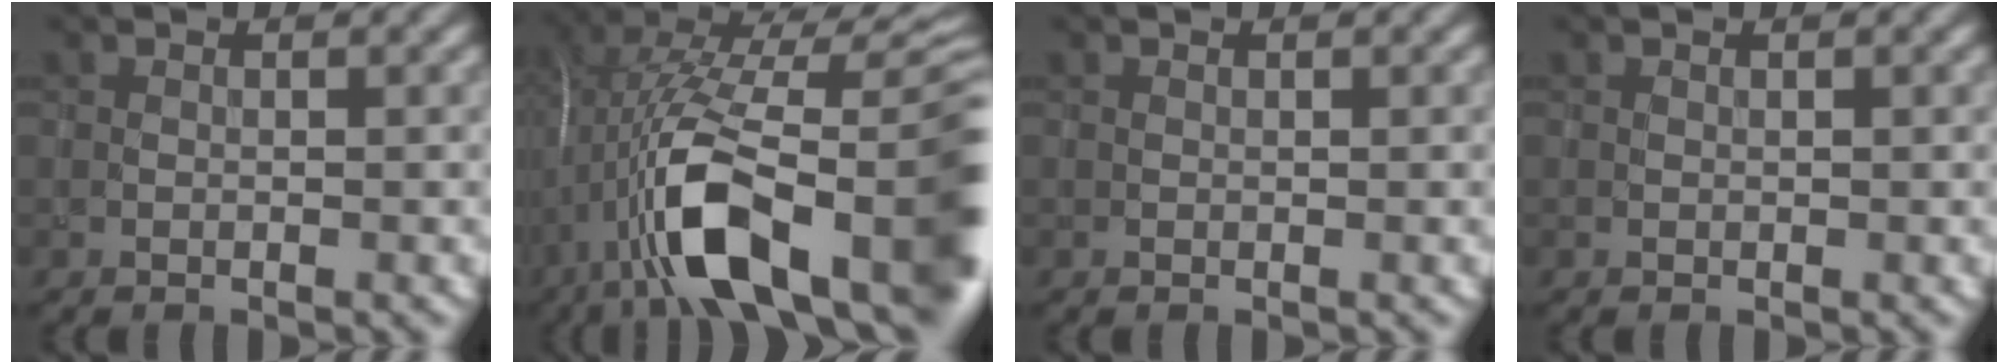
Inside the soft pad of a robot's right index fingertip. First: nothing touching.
{"total": 16.9, "force": [-3.1, 7.9, 14.7], "torque": [-0.255, 0.006, -0.041]}
{"total": 0.0}
{"total": 0.0}